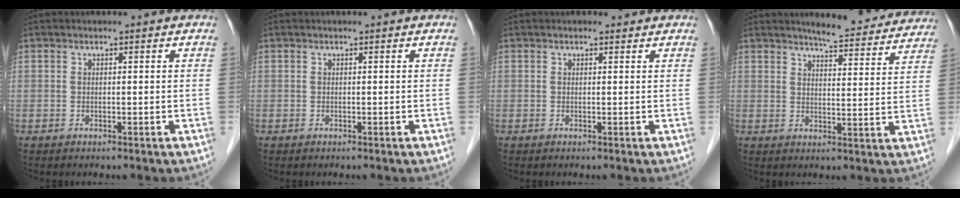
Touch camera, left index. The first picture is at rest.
{"total": 0.0}
{"total": 1.3, "force": [1.1, 0.6, 0.3], "torque": [-0.007, 0.012, 0.013]}
{"total": 12.9, "force": [12.0, 1.9, 4.3], "torque": [-0.043, -0.013, 0.133]}